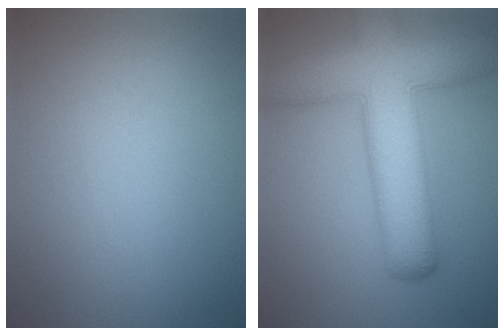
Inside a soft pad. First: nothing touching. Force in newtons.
{"total": 9.9, "press": 9.9, "slide": 0.4}